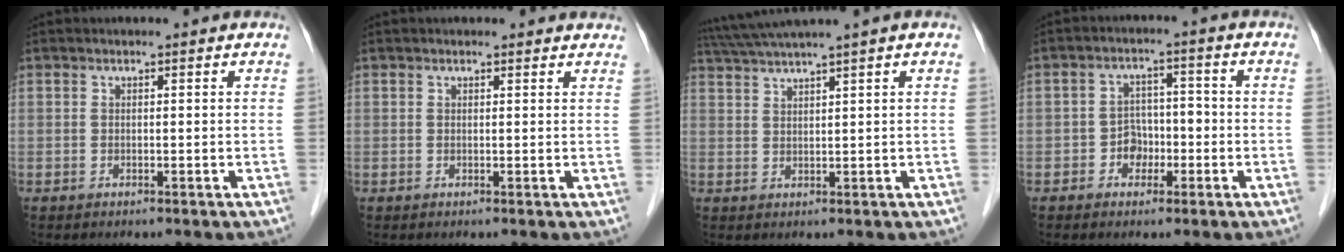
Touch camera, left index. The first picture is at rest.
{"total": 2.0, "force": [1.9, 0.6, 0.3], "torque": [-0.008, 0.007, 0.014]}
{"total": 5.9, "force": [4.6, -1.6, 3.4], "torque": [-0.066, 0.022, 0.088]}
{"total": 4.2, "force": [-1.7, 3.2, 2.0], "torque": [-0.033, 0.017, -0.029]}